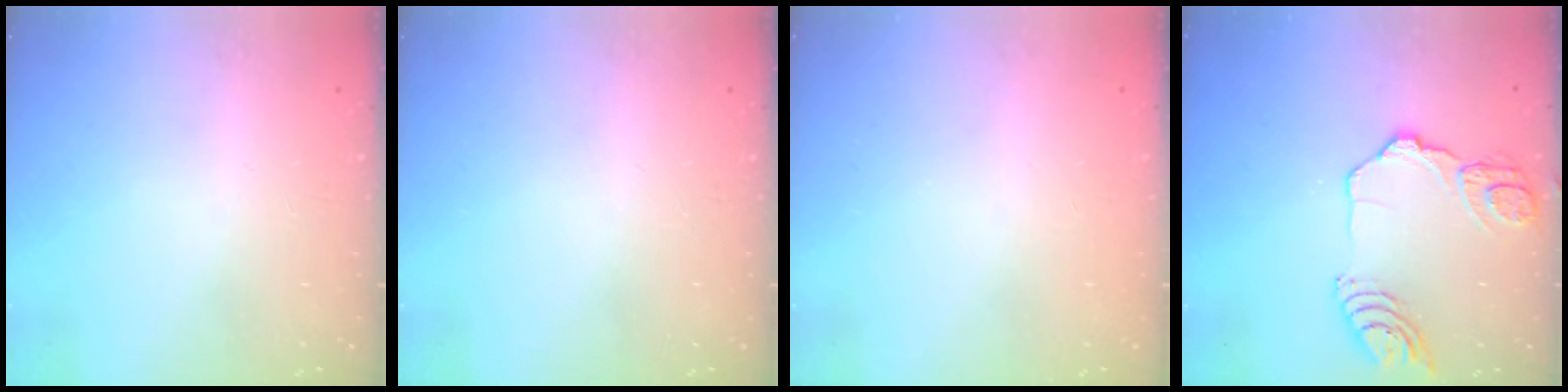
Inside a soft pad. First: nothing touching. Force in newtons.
{"total": 0.0}
{"total": 0.0}
{"total": 14.5, "press": 14.4, "slide": 1.5}